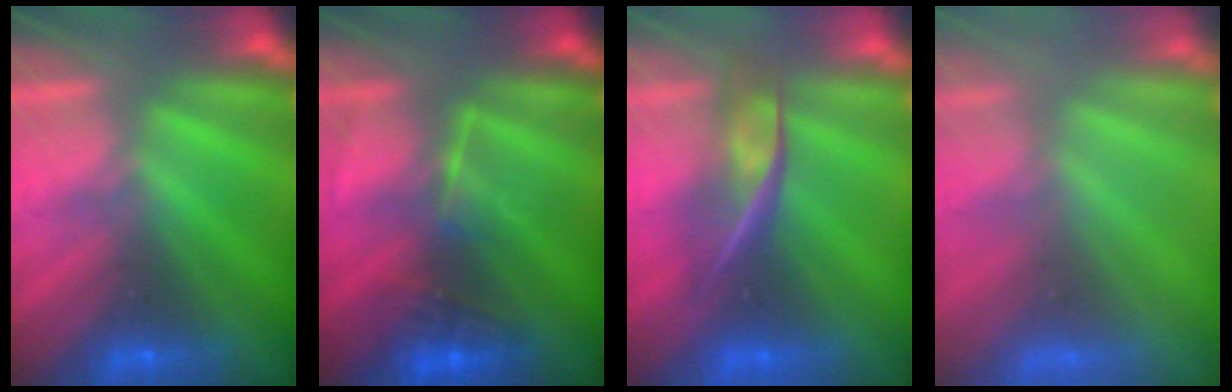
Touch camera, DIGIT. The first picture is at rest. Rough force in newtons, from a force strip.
{"total": 2.7}
{"total": 2.4}
{"total": 6.8}